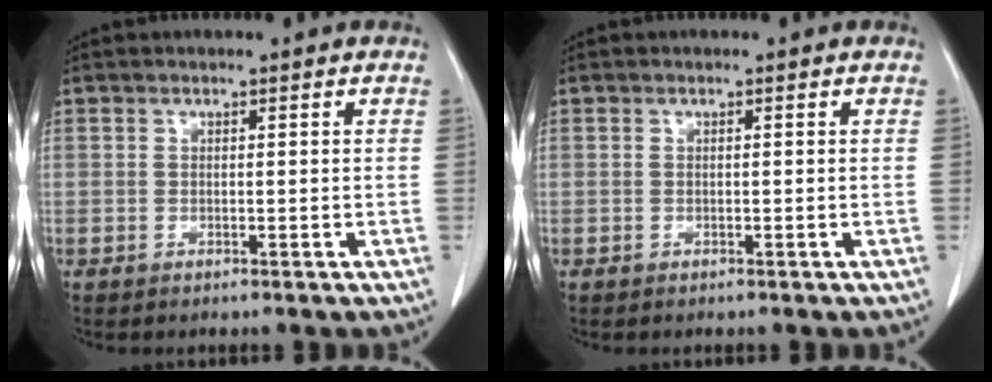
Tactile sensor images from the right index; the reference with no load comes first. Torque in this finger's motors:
{"motor_torque": [0.10, -0.03, -0.02, 0.01]}